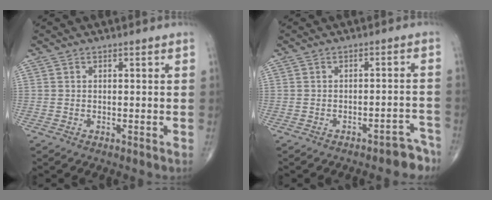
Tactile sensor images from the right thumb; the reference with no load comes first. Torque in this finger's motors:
{"motor_torque": [-0.01, -0.09, 0.05, 0.04, 0.01]}